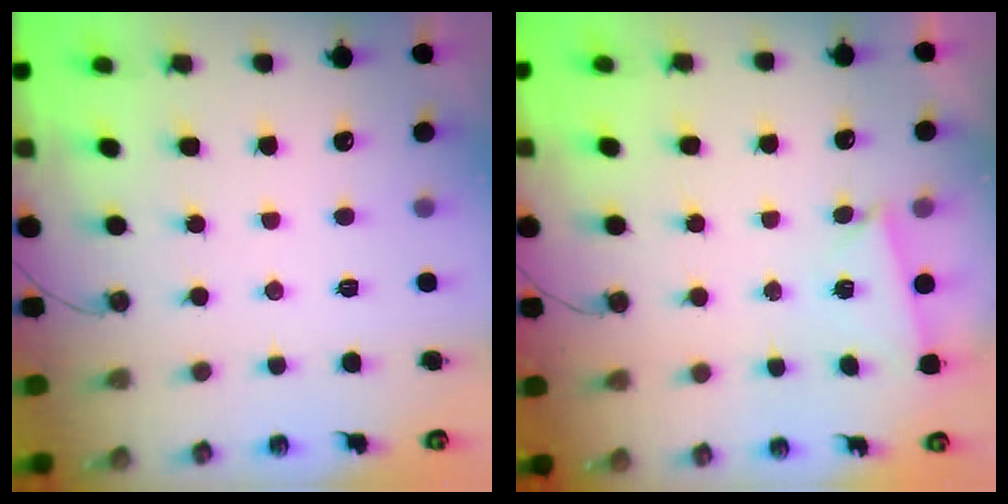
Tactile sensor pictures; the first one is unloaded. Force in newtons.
{"total": 1.7, "press": 1.7, "slide": 0.4}